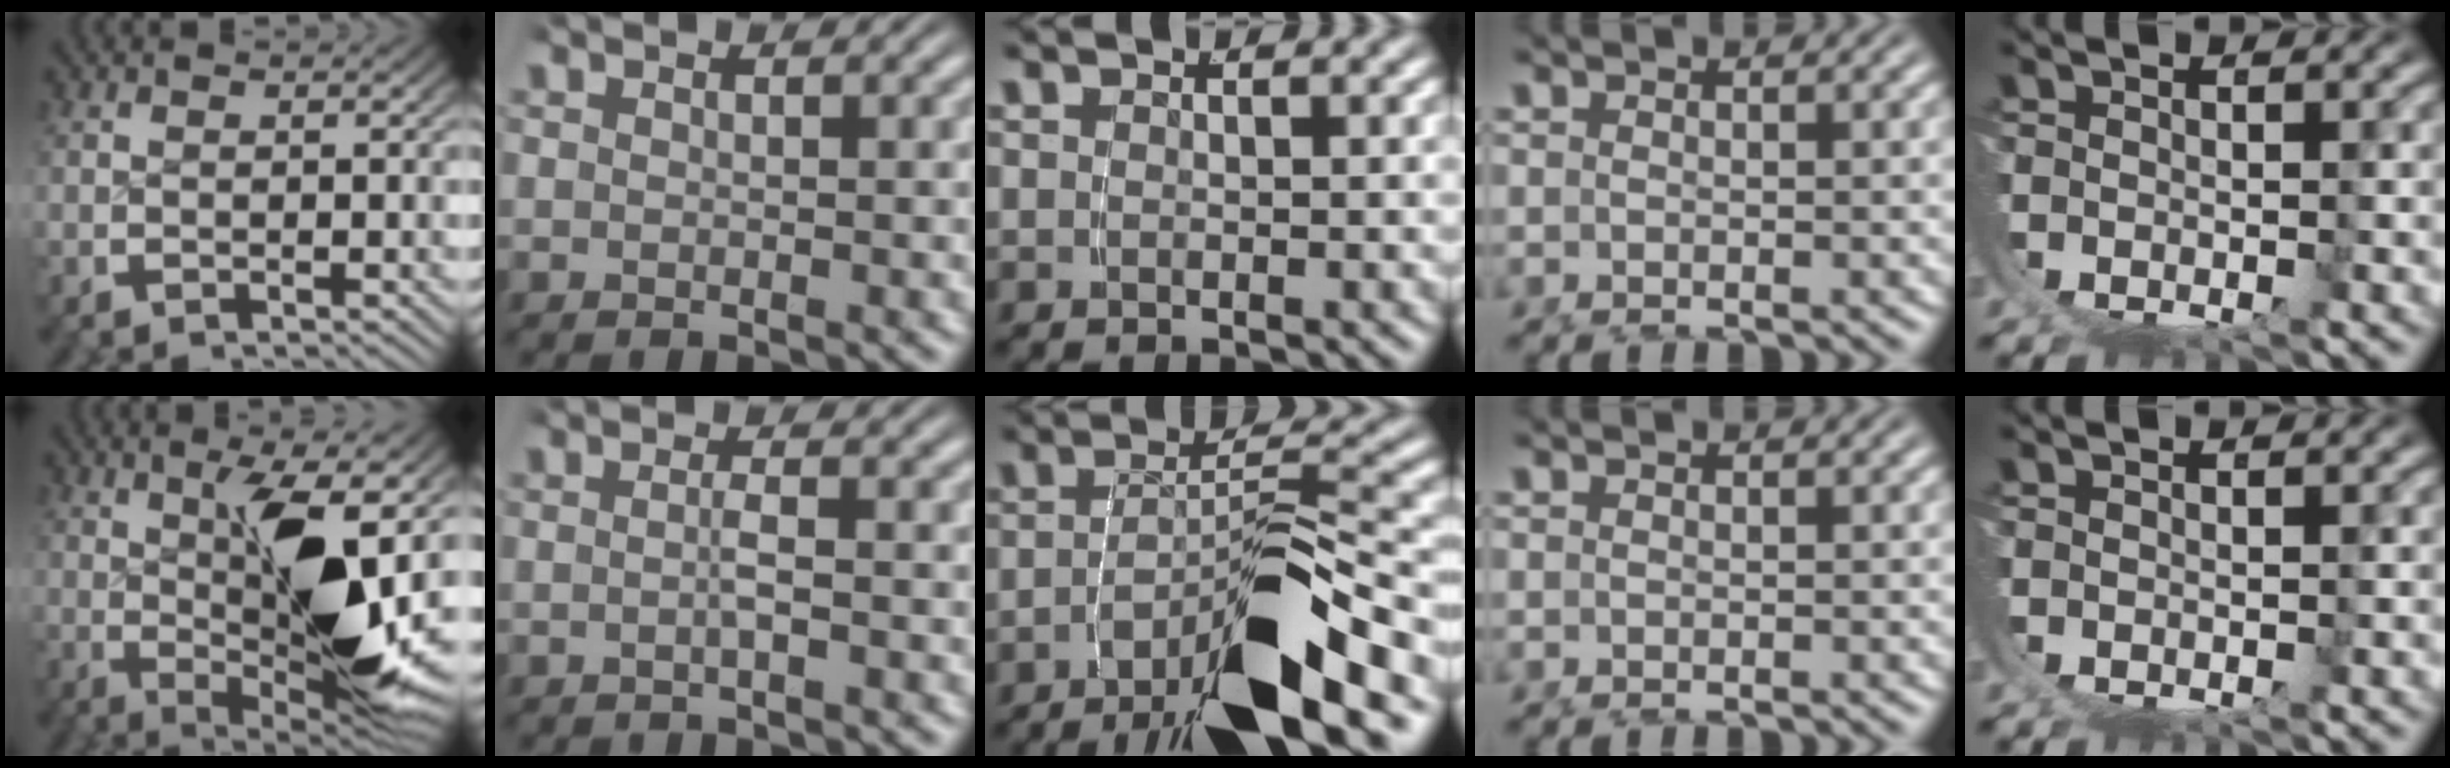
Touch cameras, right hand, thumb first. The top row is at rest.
{"thumb": {"total": 12.4, "force": [0.0, 5.1, 11.3], "torque": [-0.192, -0.022, 0.019]}, "index": {"total": 1.3, "force": [-0.6, -0.2, 1.1], "torque": [-0.022, -0.001, -0.013]}, "middle": {"total": 7.7, "force": [-4.8, 0.8, 5.9], "torque": [-0.086, -0.003, -0.070]}}